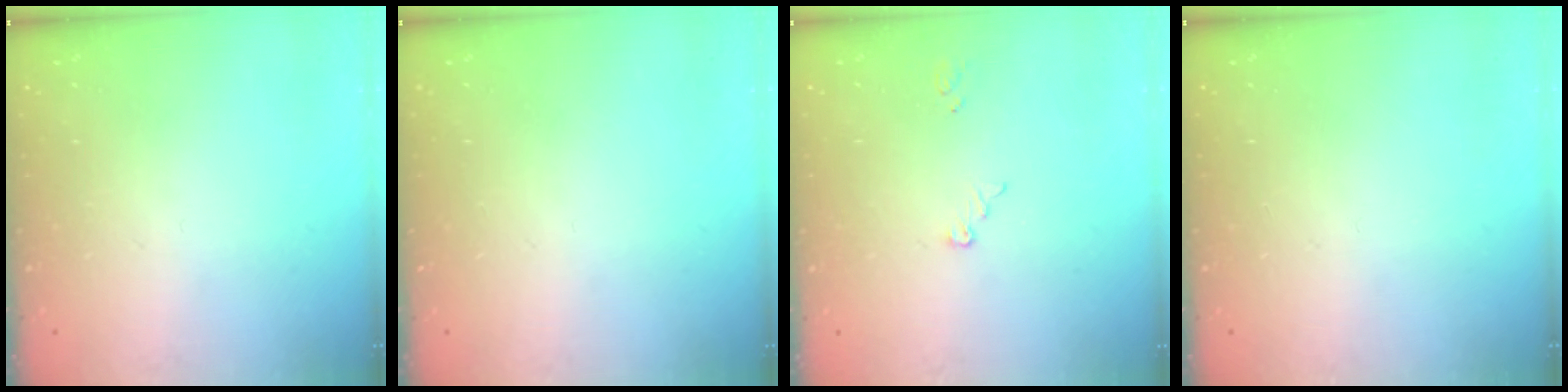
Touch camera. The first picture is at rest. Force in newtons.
{"total": 0.0}
{"total": 2.5, "press": 2.5, "slide": 0.2}
{"total": 0.0}